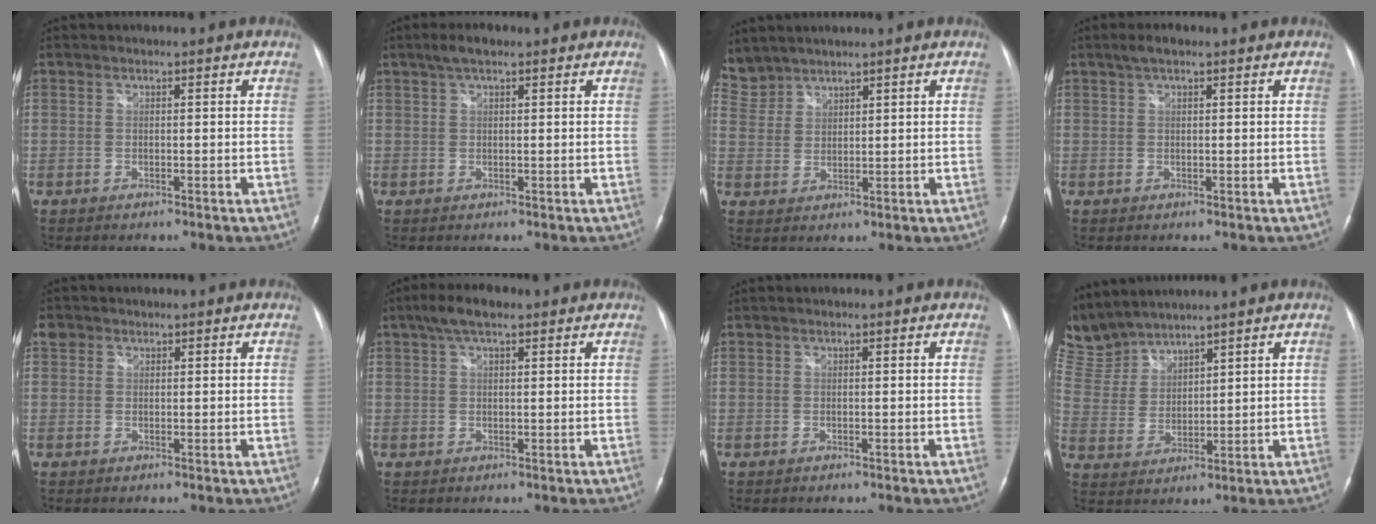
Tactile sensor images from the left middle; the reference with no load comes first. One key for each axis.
{"total": 3.1, "fx": 2.1, "fy": 0.8, "fz": 2.1, "tx": -0.047, "ty": 0.014, "tz": 0.038}
{"total": 5.1, "fx": 4.8, "fy": 1.7, "fz": -0.3, "tx": 0.001, "ty": 0.012, "tz": 0.108}
{"total": 2.4, "fx": 1.6, "fy": 0.6, "fz": 1.7, "tx": -0.036, "ty": 0.014, "tz": 0.028}
{"total": 1.8, "fx": 1.0, "fy": 1.5, "fz": 0.3, "tx": -0.003, "ty": 0.012, "tz": 0.016}
{"total": 5.1, "fx": 3.3, "fy": 1.4, "fz": 3.6, "tx": -0.076, "ty": 0.020, "tz": 0.057}
{"total": 0.0}
{"total": 8.6, "fx": 8.5, "fy": 1.0, "fz": 0.7, "tx": -0.044, "ty": 0.016, "tz": 0.192}